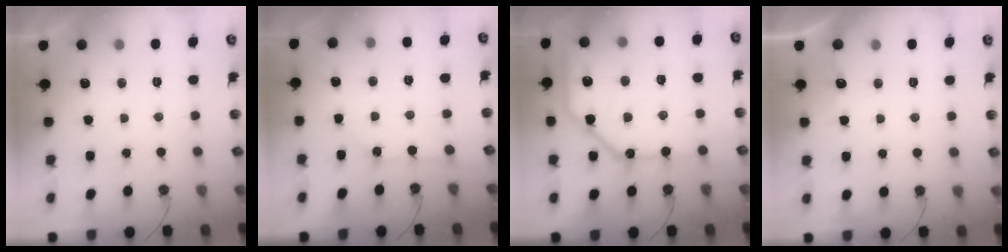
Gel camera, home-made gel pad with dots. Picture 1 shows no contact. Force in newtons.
{"total": 1.9, "press": 1.9, "slide": 0.0}
{"total": 16.0, "press": 15.9, "slide": 1.8}
{"total": 3.4, "press": 3.4, "slide": 0.4}